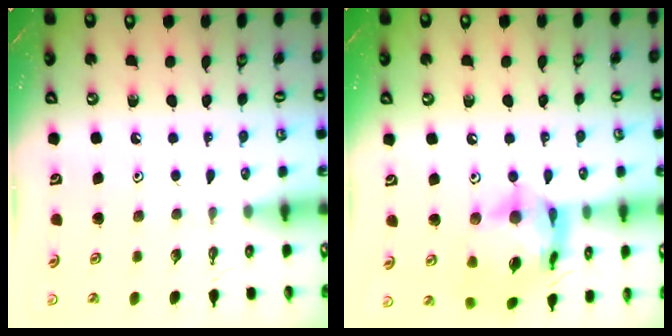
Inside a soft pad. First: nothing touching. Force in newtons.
{"total": 16.5, "press": 16.5, "slide": 1.2}